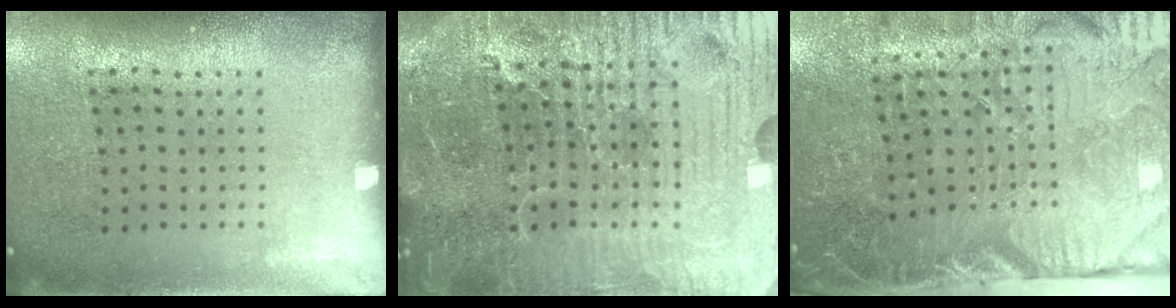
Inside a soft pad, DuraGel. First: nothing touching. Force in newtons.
{"total": 6.9, "press": 6.2, "slide": 3.1}
{"total": 4.4, "press": 4.1, "slide": 1.4}